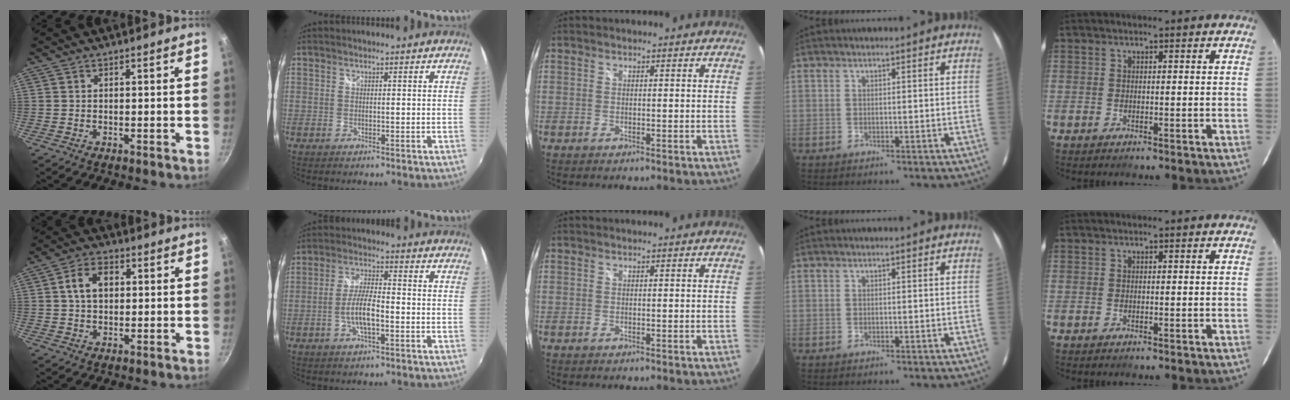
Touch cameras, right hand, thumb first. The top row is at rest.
{"thumb": {"total": 6.9, "force": [1.2, 4.8, 4.8], "torque": [-0.067, 0.012, 0.014]}, "index": {"total": 6.8, "force": [-2.2, 1.8, 6.2], "torque": [-0.123, 0.002, -0.043]}}